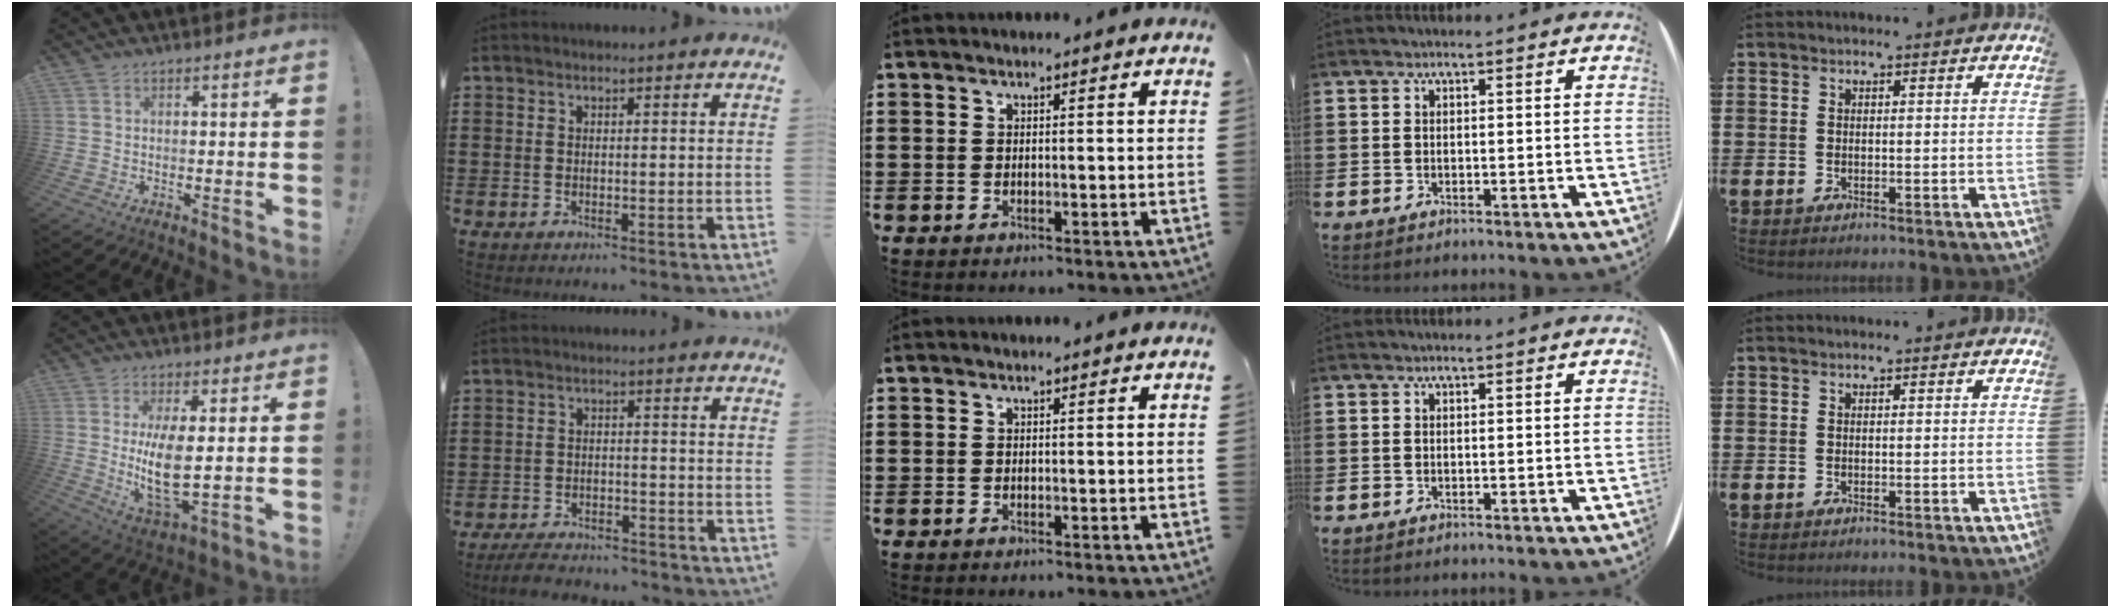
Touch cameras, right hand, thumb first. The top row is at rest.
{"thumb": {"total": 11.3, "force": [1.8, 4.5, 10.3], "torque": [-0.207, -0.028, 0.026]}, "index": {"total": 4.1, "force": [-3.9, 0.6, 0.7], "torque": [-0.020, 0.004, -0.081]}}